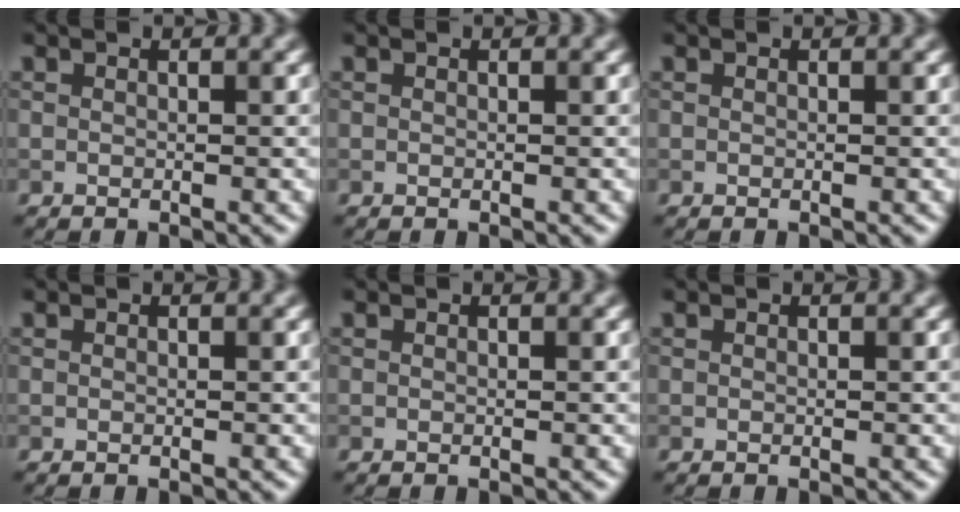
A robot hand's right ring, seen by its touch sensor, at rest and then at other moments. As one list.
[{"total": 0.0}, {"total": 0.0}, {"total": 0.0}, {"total": 0.0}, {"total": 0.0}]